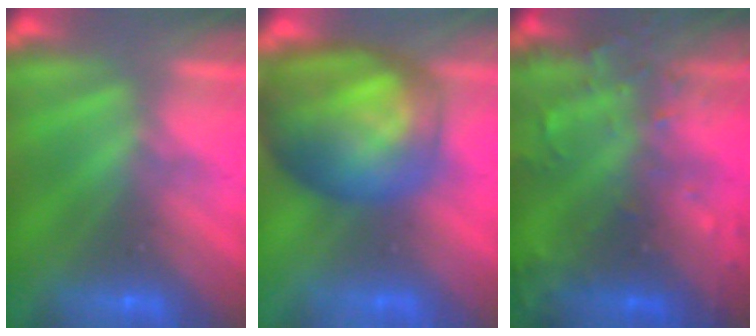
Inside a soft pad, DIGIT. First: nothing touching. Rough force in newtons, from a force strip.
{"total": 7.7}
{"total": 7.3}